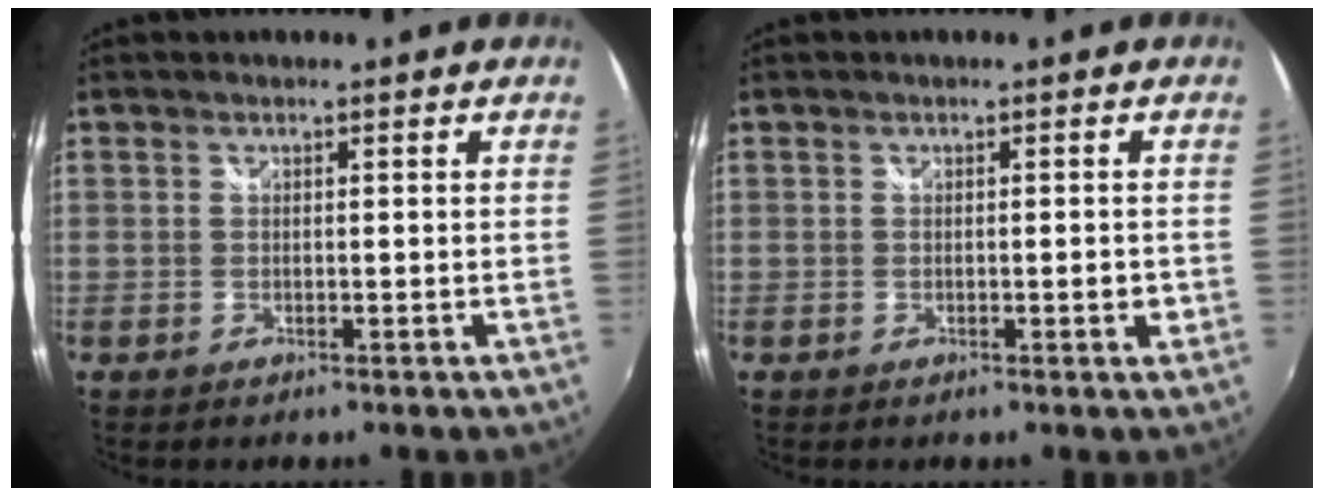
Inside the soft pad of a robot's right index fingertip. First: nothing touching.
{"total": 1.4, "force": [-0.3, 0.5, 1.3], "torque": [-0.017, 0.004, -0.003]}